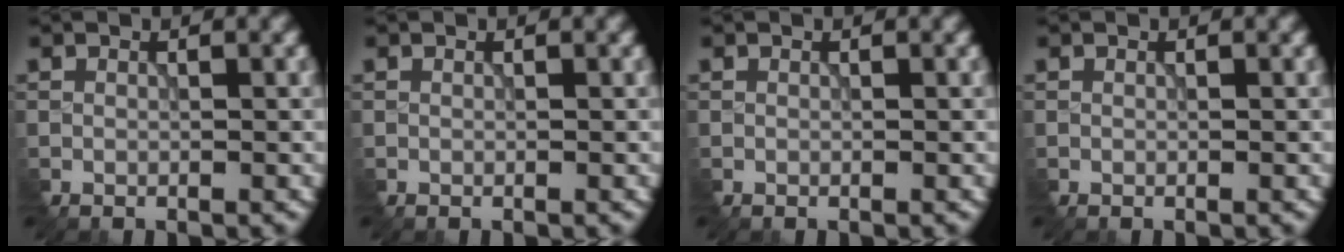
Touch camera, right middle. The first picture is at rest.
{"total": 0.0}
{"total": 0.0}
{"total": 0.0}